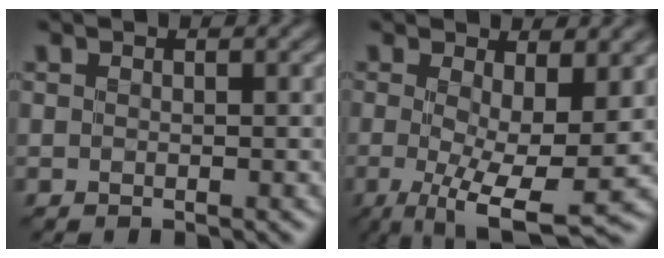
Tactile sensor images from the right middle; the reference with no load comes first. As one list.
[{"total": 8.4, "force": [-0.8, 2.3, 8.0], "torque": [-0.128, -0.015, -0.013]}]